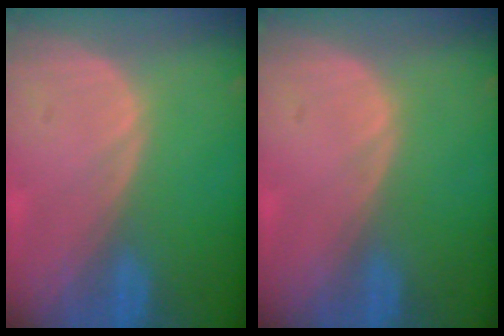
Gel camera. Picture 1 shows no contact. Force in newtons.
{"total": 0.0}